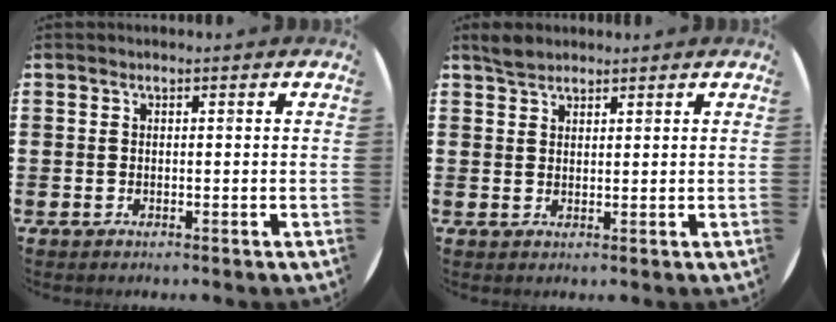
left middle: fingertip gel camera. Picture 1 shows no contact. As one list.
[{"total": 2.3, "force": [2.1, 0.7, 0.5], "torque": [-0.006, 0.002, 0.038]}]